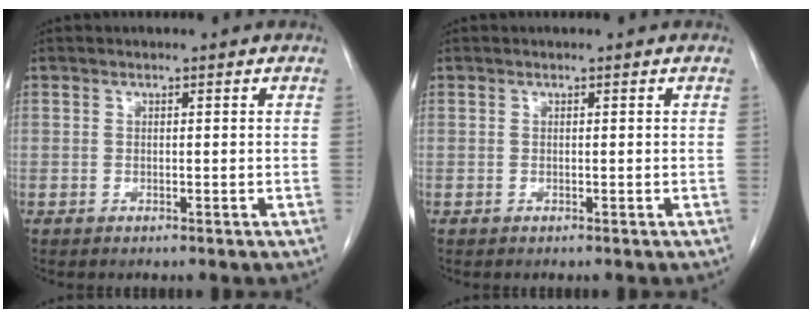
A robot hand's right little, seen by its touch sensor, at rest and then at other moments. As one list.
[{"total": 0.0}]